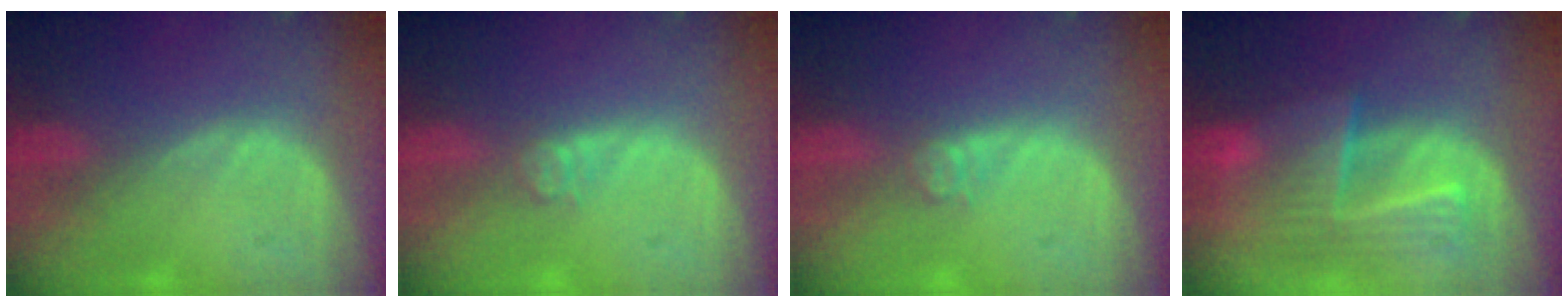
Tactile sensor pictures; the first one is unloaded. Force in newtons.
{"total": 2.4, "press": 2.0, "slide": 1.3}
{"total": 2.4, "press": 2.0, "slide": 1.3}
{"total": 9.4, "press": 8.3, "slide": 4.2}